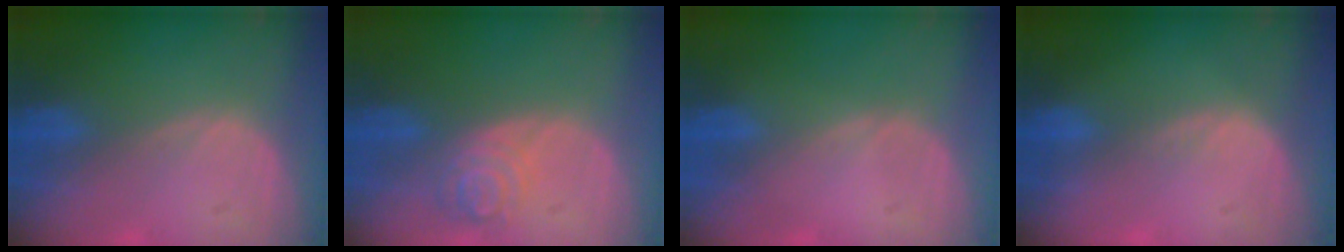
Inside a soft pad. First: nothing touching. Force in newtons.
{"total": 4.2, "press": 4.2, "slide": 0.7}
{"total": 0.0}
{"total": 1.1, "press": 0.7, "slide": 0.9}